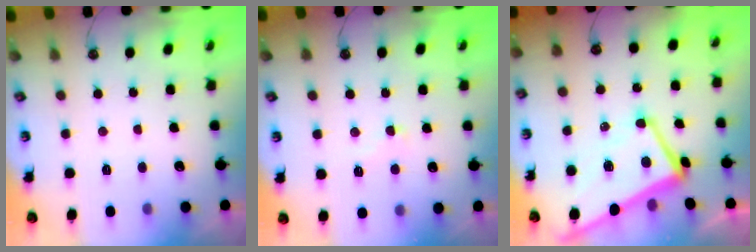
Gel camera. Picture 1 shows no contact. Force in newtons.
{"total": 2.7, "press": 2.6, "slide": 0.9}
{"total": 2.0, "press": 1.7, "slide": 1.1}